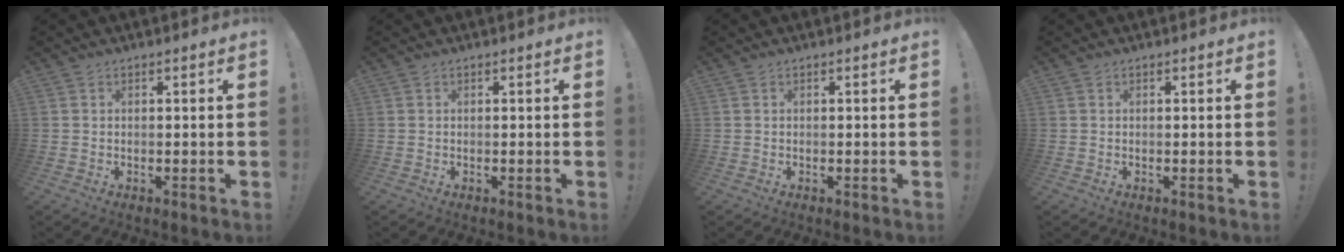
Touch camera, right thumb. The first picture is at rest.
{"total": 0.0}
{"total": 0.0}
{"total": 0.0}